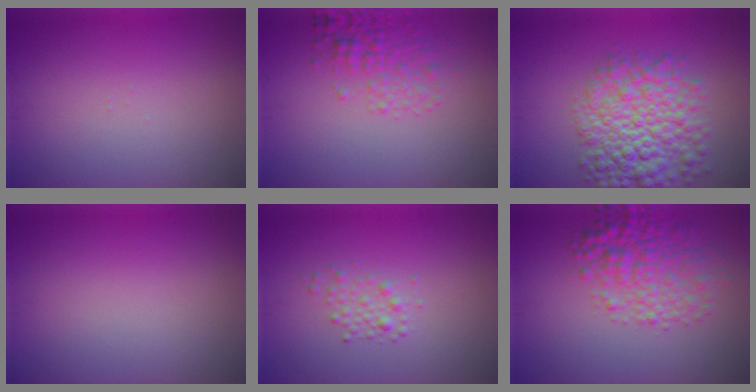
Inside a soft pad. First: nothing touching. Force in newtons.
{"total": 2.6, "press": 2.6, "slide": 0.1}
{"total": 8.4, "press": 8.4, "slide": 0.2}
{"total": 0.0}
{"total": 1.5, "press": 1.5, "slide": 0.0}
{"total": 4.8, "press": 4.8, "slide": 0.1}